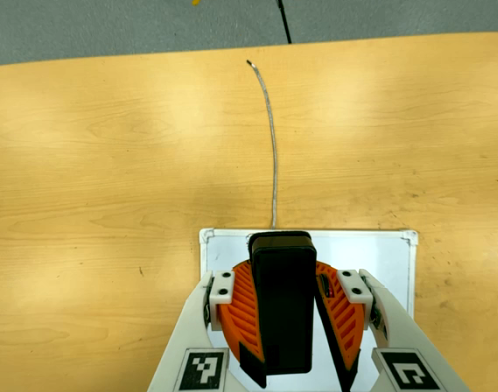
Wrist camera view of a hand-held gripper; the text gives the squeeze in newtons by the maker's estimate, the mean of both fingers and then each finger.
{"total": 9.7, "left": 9.8, "right": 9.6}